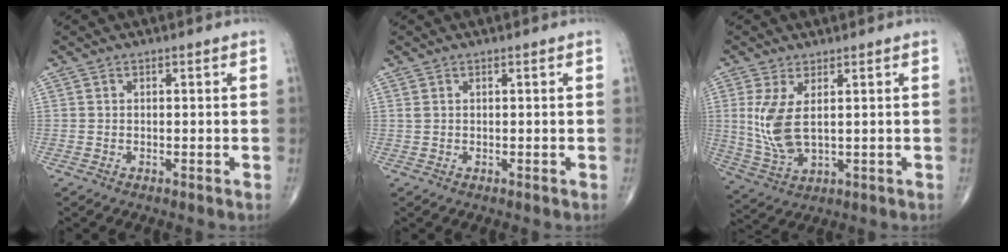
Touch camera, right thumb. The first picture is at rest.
{"total": 0.6, "force": [0.3, 0.2, 0.4], "torque": [-0.011, 0.008, 0.010]}
{"total": 8.5, "force": [1.6, 3.8, 7.4], "torque": [-0.165, -0.016, 0.044]}